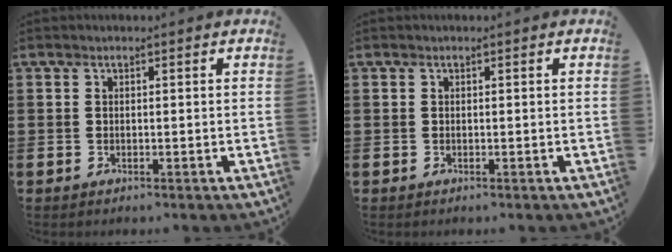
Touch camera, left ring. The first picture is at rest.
{"total": 0.0}